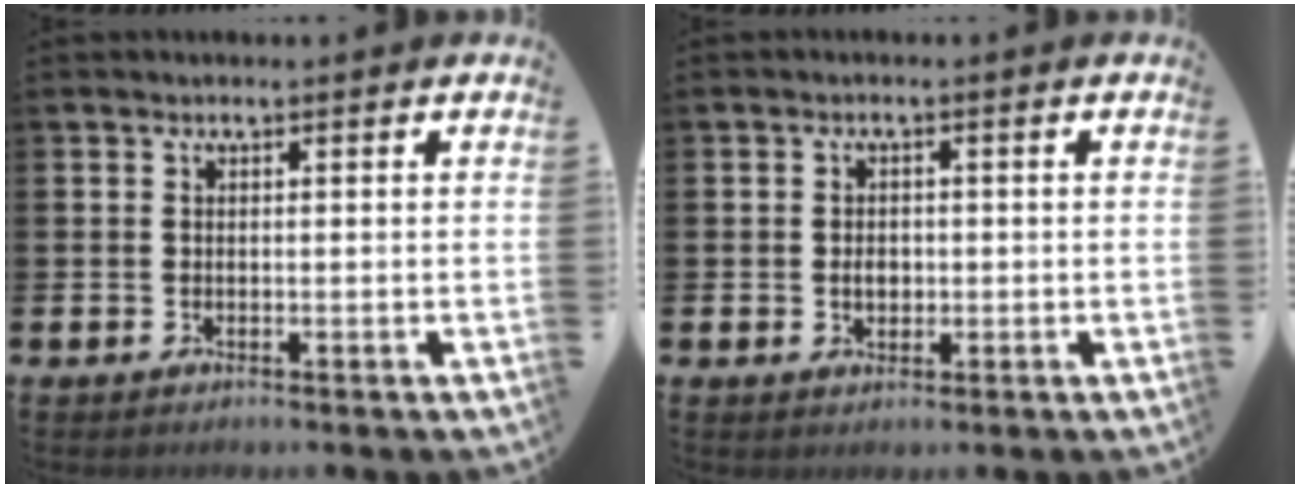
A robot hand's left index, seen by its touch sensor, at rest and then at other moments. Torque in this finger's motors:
{"motor_torque": [0.28, -0.12, 0.03, 0.06]}